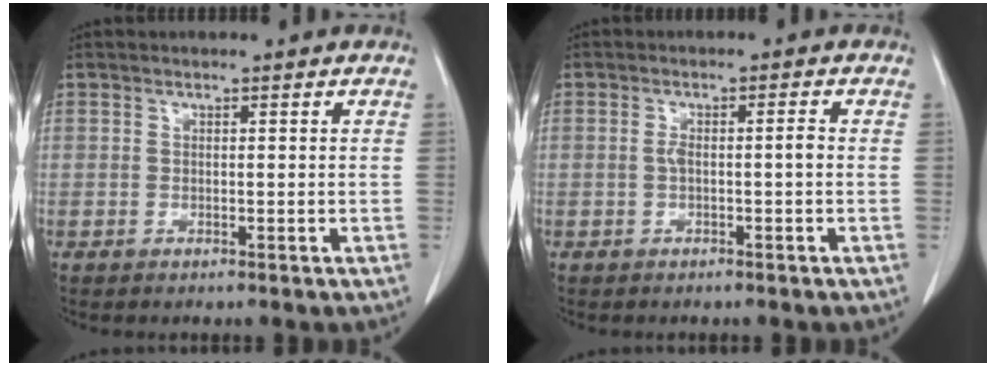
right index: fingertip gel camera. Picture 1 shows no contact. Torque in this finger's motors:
{"motor_torque": [0.20, -0.09, 0.00, 0.03]}